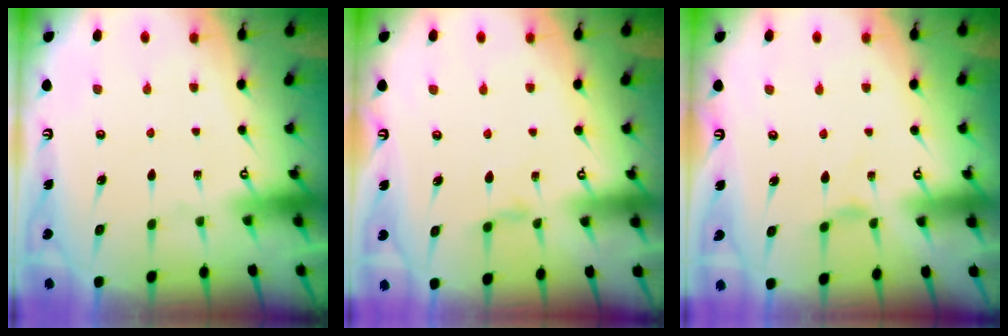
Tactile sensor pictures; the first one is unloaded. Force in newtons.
{"total": 3.0, "press": 2.9, "slide": 0.5}
{"total": 1.7, "press": 1.7, "slide": 0.4}